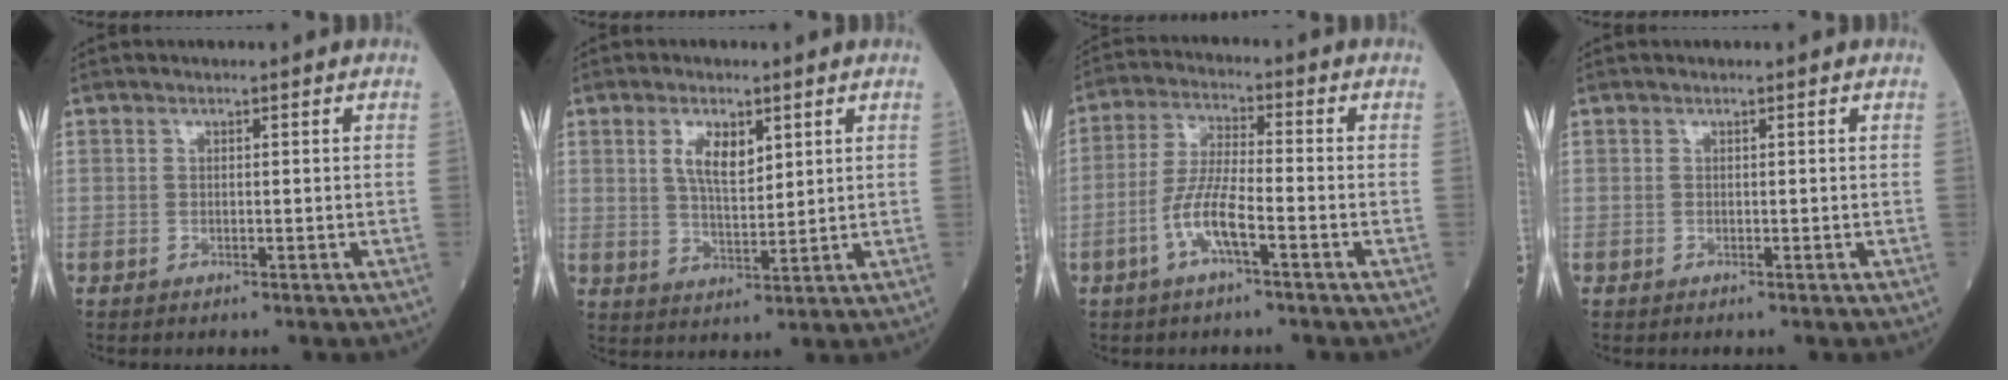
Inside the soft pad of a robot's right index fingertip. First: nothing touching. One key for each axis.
{"total": 5.7, "fx": 2.3, "fy": 2.2, "fz": 4.6, "tx": -0.089, "ty": 0.003, "tz": 0.046}
{"total": 7.0, "fx": -3.0, "fy": 1.0, "fz": 6.2, "tx": -0.131, "ty": 0.003, "tz": -0.062}
{"total": 0.0}